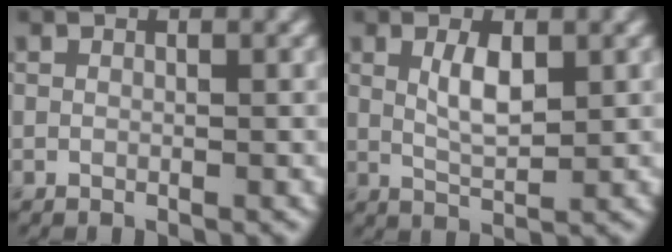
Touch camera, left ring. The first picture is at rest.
{"total": 2.9, "force": [0.8, 1.1, 2.6], "torque": [-0.052, -0.001, 0.018]}